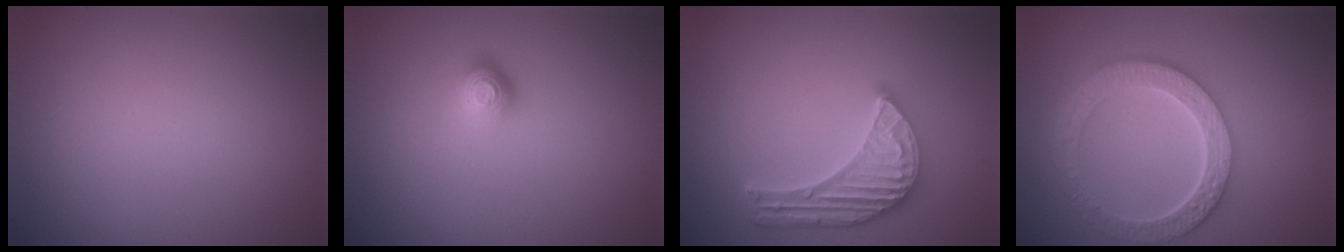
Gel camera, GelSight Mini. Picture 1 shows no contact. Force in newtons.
{"total": 1.6, "press": 1.2, "slide": 1.1}
{"total": 5.7, "press": 4.4, "slide": 3.5}
{"total": 6.0, "press": 4.5, "slide": 4.0}